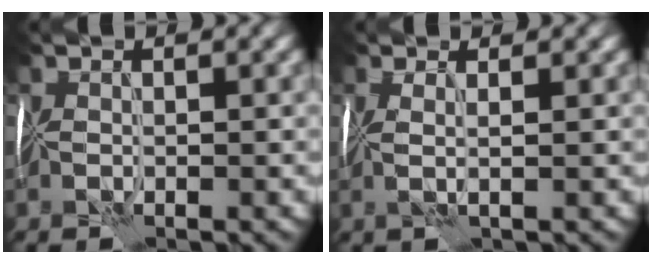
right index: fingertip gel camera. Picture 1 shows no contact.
{"total": 1.1, "force": [0.5, 0.2, 0.9], "torque": [-0.016, 0.005, 0.000]}